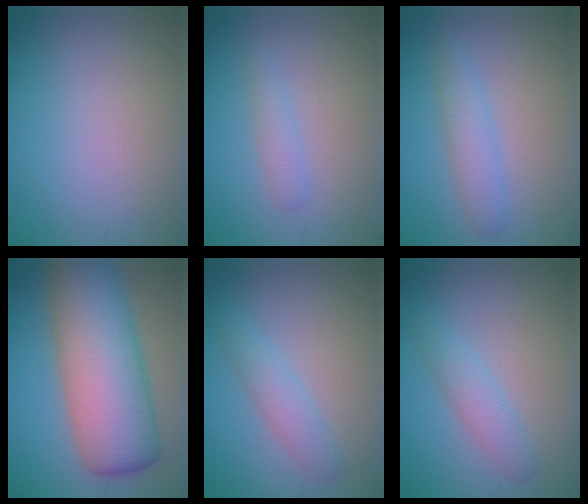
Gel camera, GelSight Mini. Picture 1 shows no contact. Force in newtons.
{"total": 1.3, "press": 1.3, "slide": 0.0}
{"total": 2.4, "press": 2.4, "slide": 0.1}
{"total": 11.5, "press": 11.5, "slide": 0.5}
{"total": 2.3, "press": 2.3, "slide": 0.0}
{"total": 2.3, "press": 2.3, "slide": 0.0}